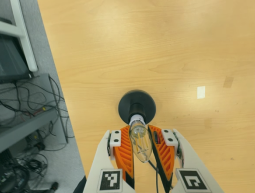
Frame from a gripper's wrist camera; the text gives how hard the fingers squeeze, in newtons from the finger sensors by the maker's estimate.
{"total": 18.6, "left": 16.8, "right": 20.4}